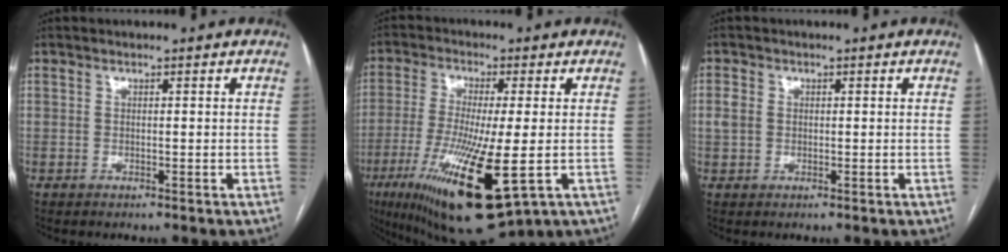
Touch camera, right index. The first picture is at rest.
{"total": 18.0, "force": [-6.0, 2.7, 16.7], "torque": [-0.315, -0.049, -0.092]}
{"total": 2.3, "force": [0.3, 2.0, 1.1], "torque": [-0.035, 0.012, 0.011]}